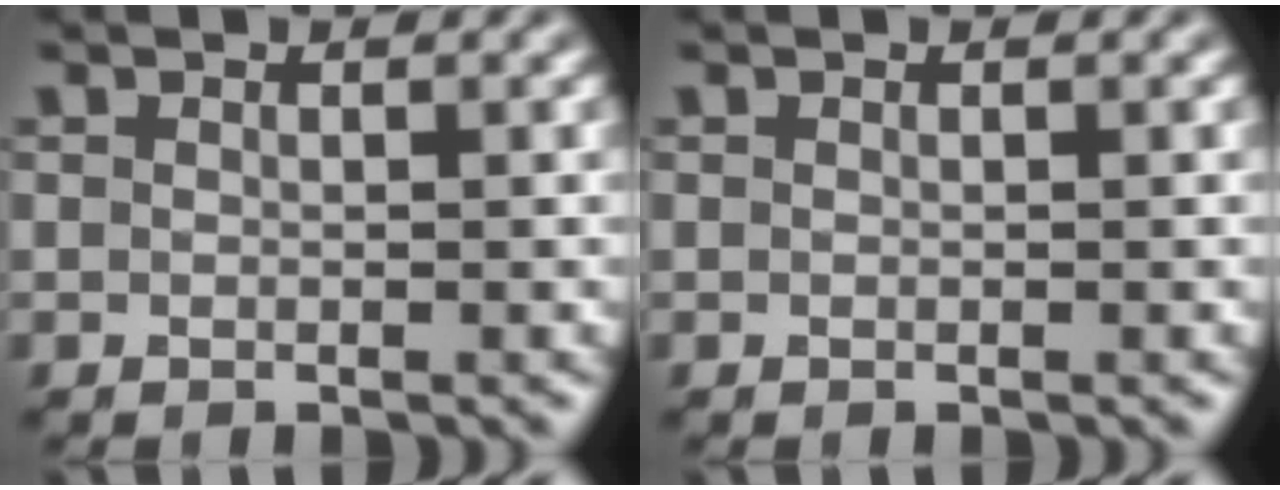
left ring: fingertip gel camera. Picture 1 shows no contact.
{"total": 0.0}